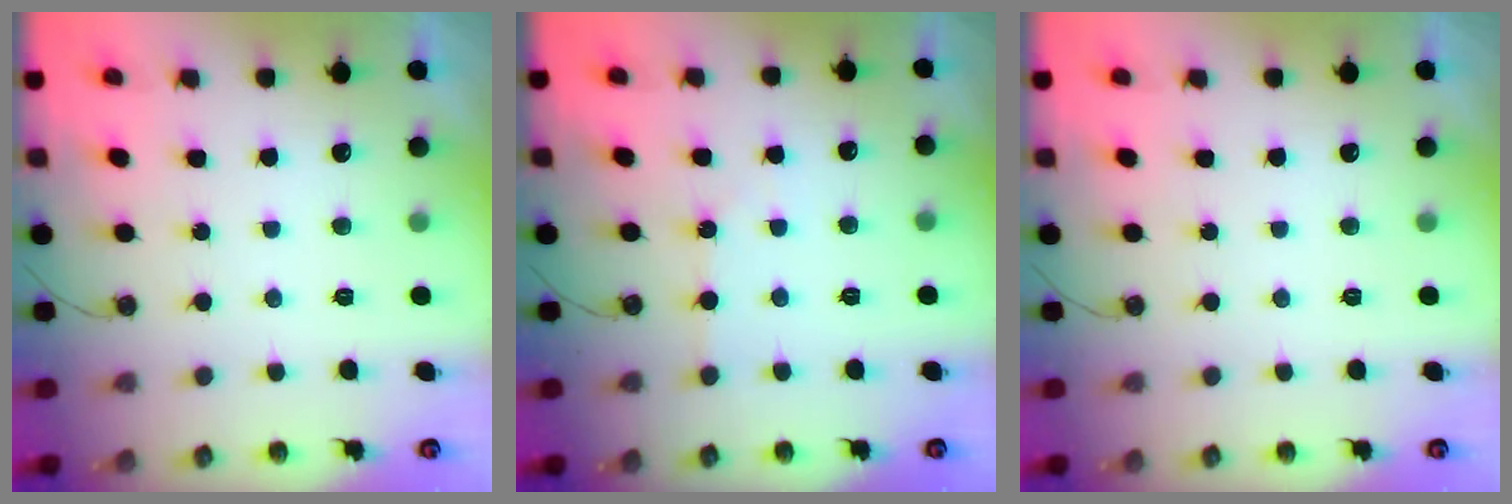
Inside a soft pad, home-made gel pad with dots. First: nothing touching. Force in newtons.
{"total": 2.8, "press": 2.8, "slide": 0.5}
{"total": 0.0}